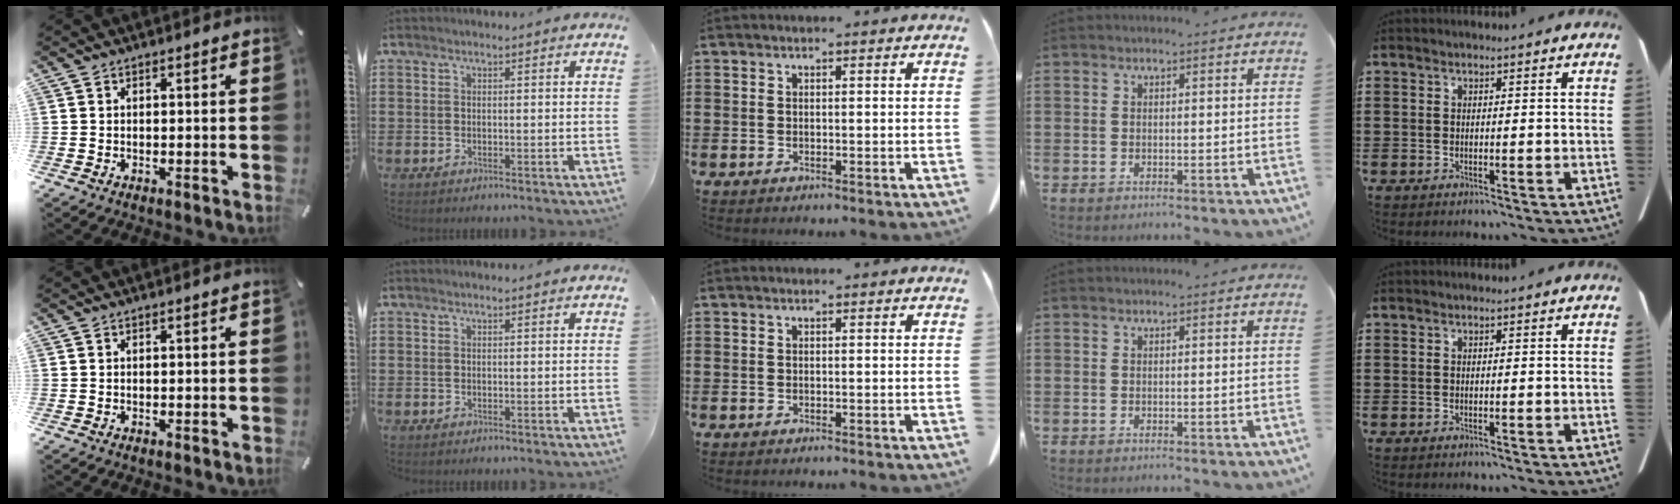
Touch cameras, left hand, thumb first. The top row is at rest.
{}